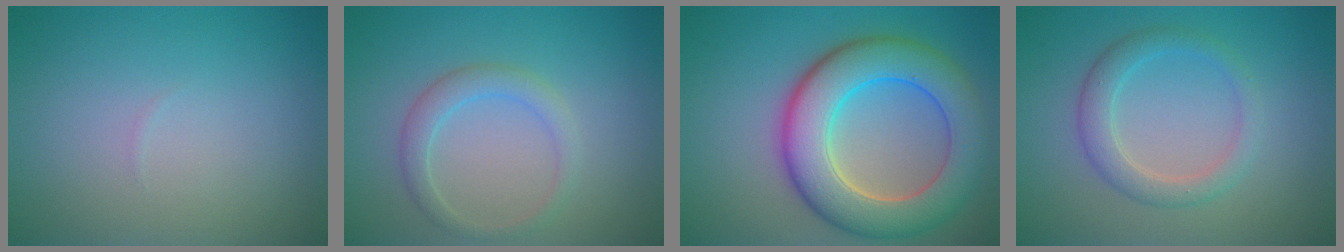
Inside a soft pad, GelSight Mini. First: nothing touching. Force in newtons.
{"total": 2.2, "press": 2.2, "slide": 0.2}
{"total": 9.2, "press": 9.1, "slide": 0.4}
{"total": 2.9, "press": 2.9, "slide": 0.1}